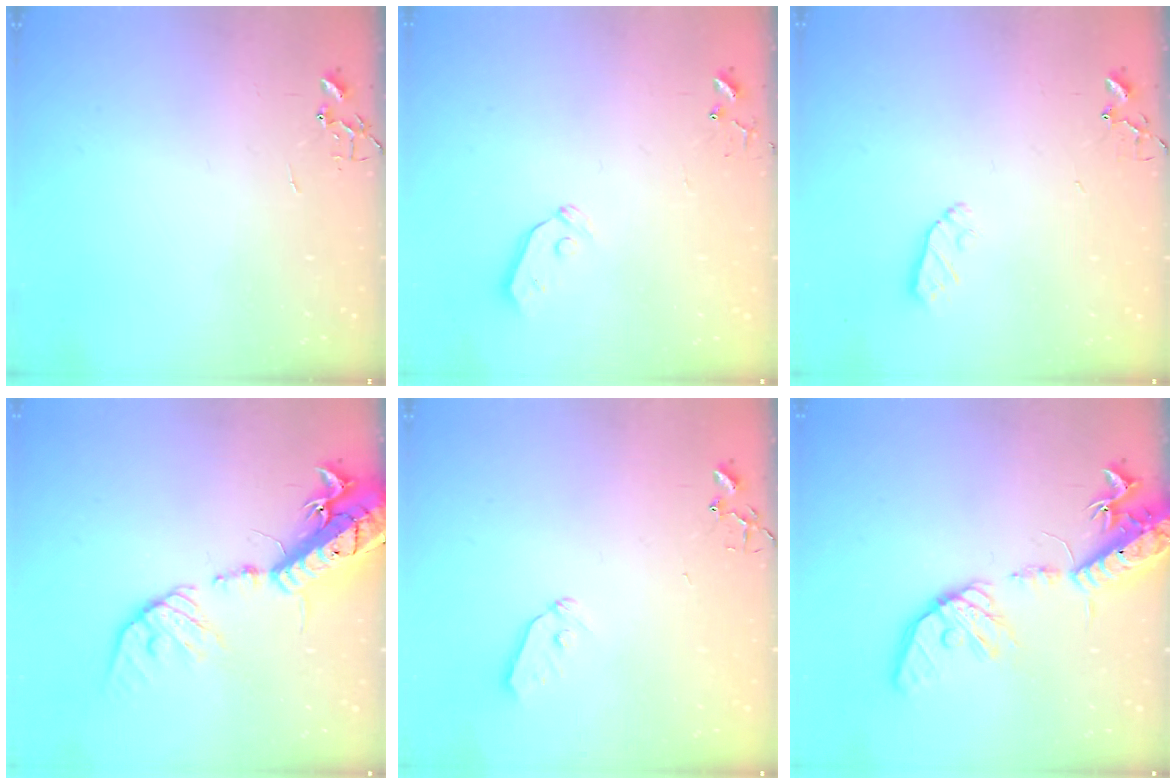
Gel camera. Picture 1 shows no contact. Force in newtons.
{"total": 4.9, "press": 4.8, "slide": 0.9}
{"total": 5.0, "press": 5.0, "slide": 0.5}
{"total": 21.1, "press": 20.7, "slide": 4.1}
{"total": 6.7, "press": 6.7, "slide": 0.8}
{"total": 19.4, "press": 19.1, "slide": 3.3}